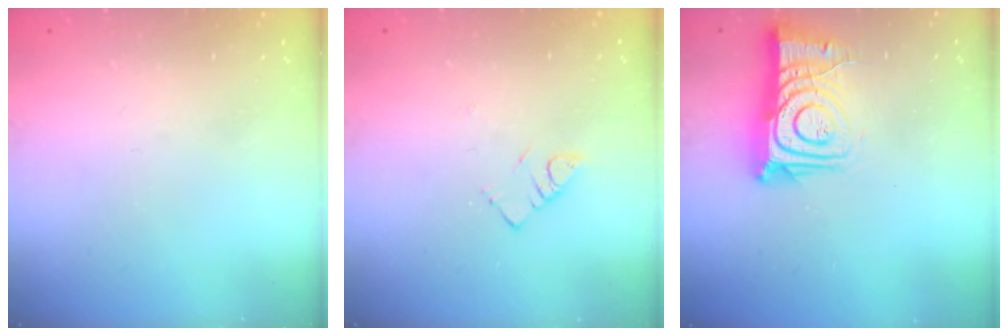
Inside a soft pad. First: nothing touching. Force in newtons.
{"total": 3.4, "press": 3.3, "slide": 0.6}
{"total": 14.8, "press": 14.7, "slide": 1.6}